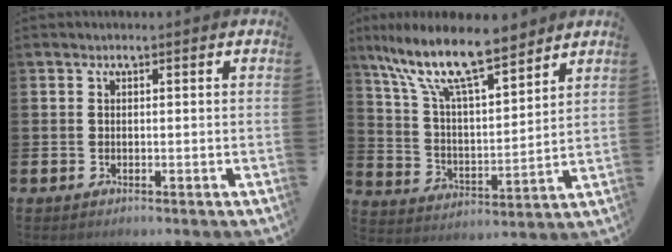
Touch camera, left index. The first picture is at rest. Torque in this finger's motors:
{"motor_torque": [1.04, -1.05, 1.05, 0.21]}